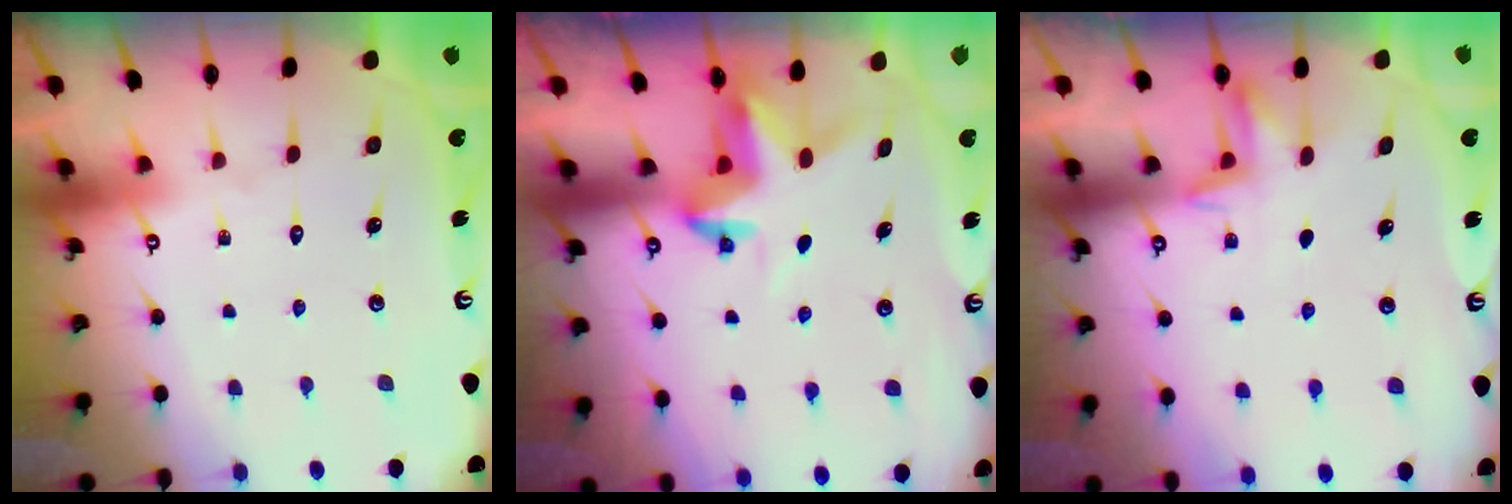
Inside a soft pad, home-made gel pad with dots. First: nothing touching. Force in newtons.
{"total": 3.7, "press": 3.7, "slide": 0.4}
{"total": 4.5, "press": 4.3, "slide": 1.2}